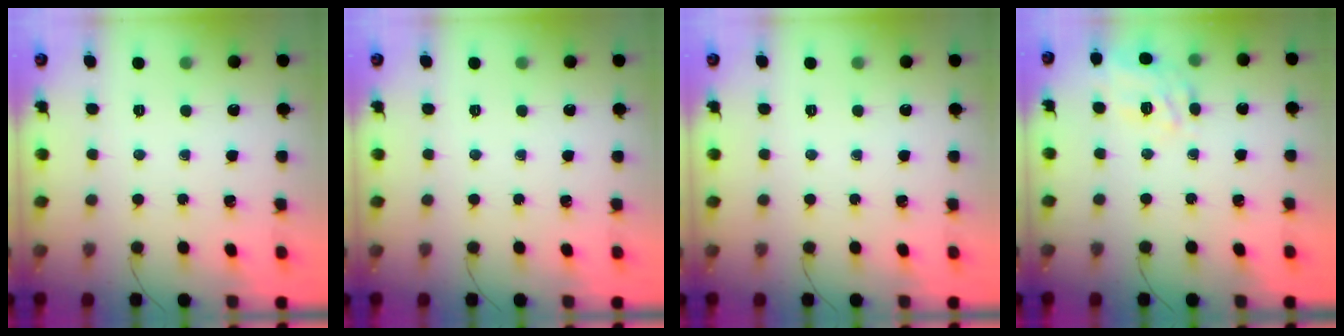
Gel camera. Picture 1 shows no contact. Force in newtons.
{"total": 0.0}
{"total": 0.0}
{"total": 7.3, "press": 7.2, "slide": 1.3}